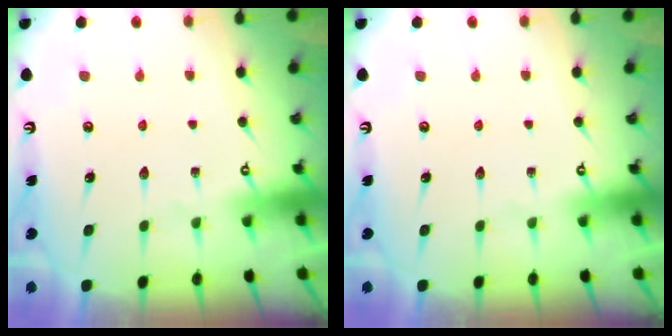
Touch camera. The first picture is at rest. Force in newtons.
{"total": 0.0}